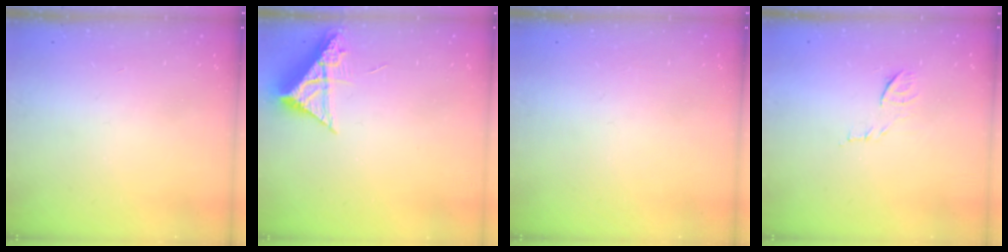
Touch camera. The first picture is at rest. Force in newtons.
{"total": 8.4, "press": 8.4, "slide": 0.8}
{"total": 0.0}
{"total": 7.8, "press": 7.7, "slide": 0.7}